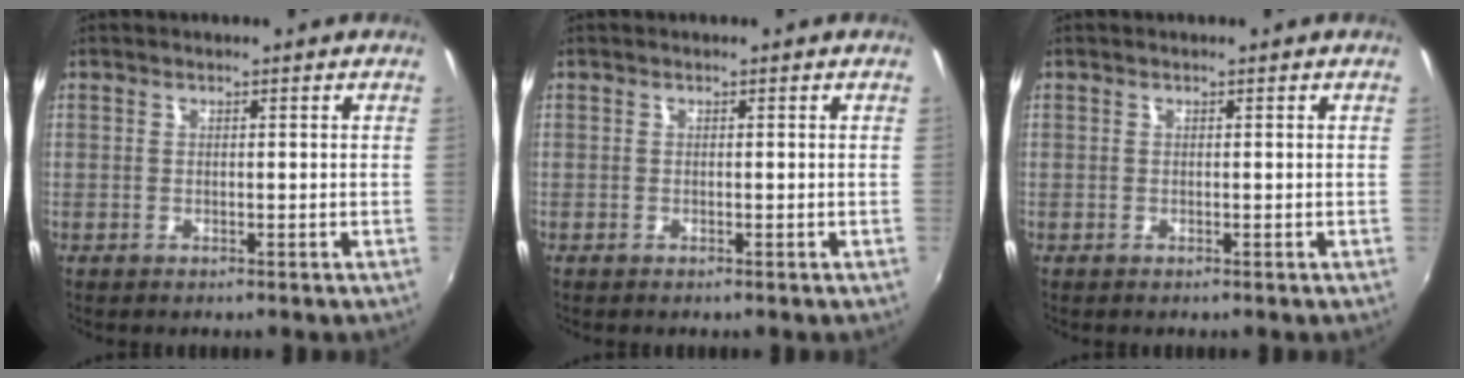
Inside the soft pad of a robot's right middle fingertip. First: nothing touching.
{"total": 0.0}
{"total": 0.0}